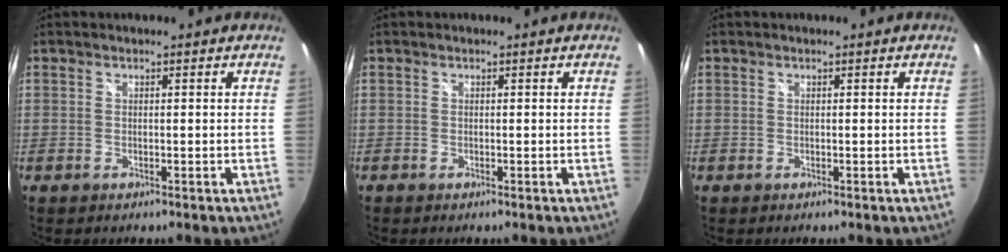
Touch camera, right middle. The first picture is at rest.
{"total": 0.0}
{"total": 0.0}